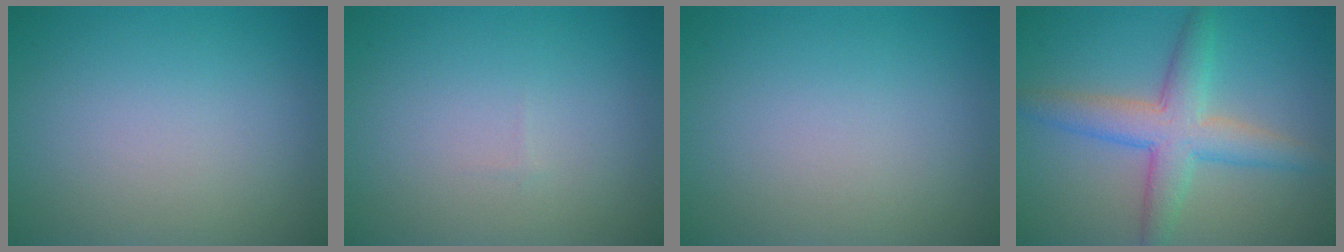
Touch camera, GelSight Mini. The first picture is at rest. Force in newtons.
{"total": 0.0}
{"total": 0.0}
{"total": 5.2, "press": 5.2, "slide": 0.2}